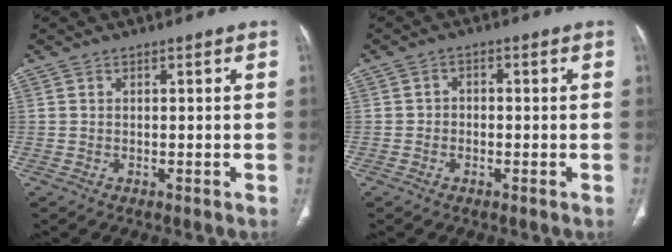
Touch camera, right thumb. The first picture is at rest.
{"total": 1.6, "force": [-0.4, 1.4, 0.7], "torque": [0.002, 0.010, -0.012]}